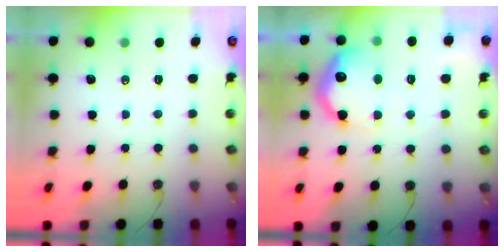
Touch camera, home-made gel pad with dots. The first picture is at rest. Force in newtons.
{"total": 17.7, "press": 17.6, "slide": 1.4}